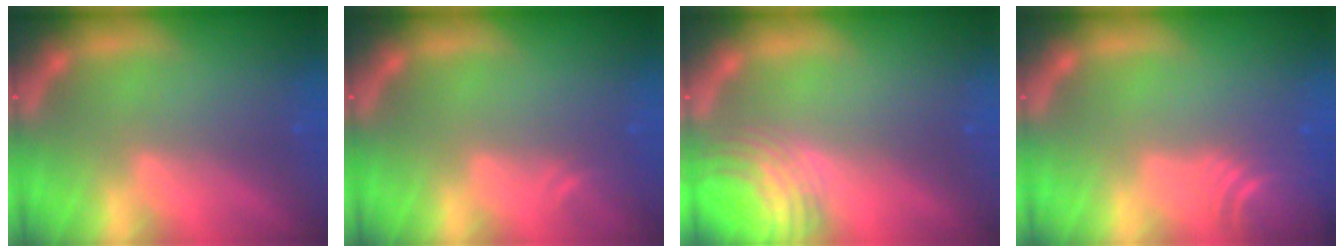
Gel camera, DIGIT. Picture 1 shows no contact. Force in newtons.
{"total": 1.5}
{"total": 5.5}
{"total": 7.0}